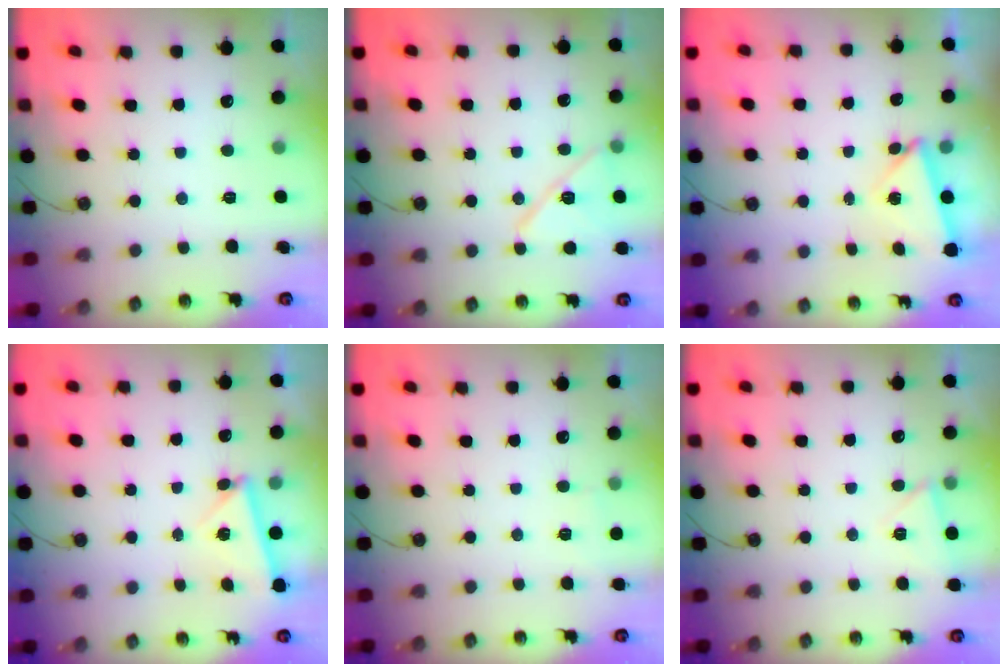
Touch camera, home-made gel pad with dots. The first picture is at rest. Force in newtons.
{"total": 12.7, "press": 12.7, "slide": 1.4}
{"total": 3.9, "press": 3.5, "slide": 1.7}
{"total": 4.1, "press": 4.0, "slide": 0.9}
{"total": 2.2, "press": 2.1, "slide": 0.3}
{"total": 4.8, "press": 4.3, "slide": 2.1}